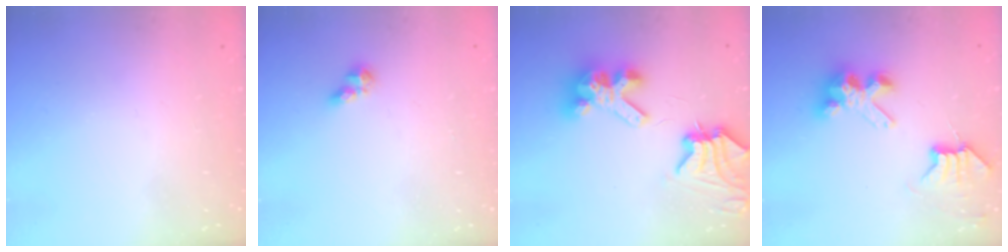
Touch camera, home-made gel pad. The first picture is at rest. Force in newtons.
{"total": 5.7, "press": 5.7, "slide": 0.5}
{"total": 10.0, "press": 10.0, "slide": 1.0}
{"total": 7.4, "press": 7.4, "slide": 0.2}